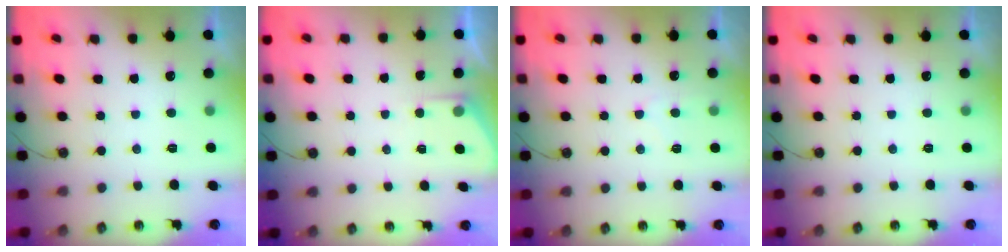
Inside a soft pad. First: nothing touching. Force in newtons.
{"total": 3.0, "press": 2.9, "slide": 0.4}
{"total": 5.2, "press": 5.1, "slide": 0.7}
{"total": 0.0}